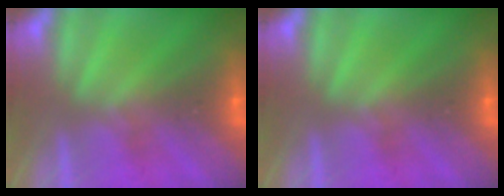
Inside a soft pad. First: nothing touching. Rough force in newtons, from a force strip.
{"total": 0.0}